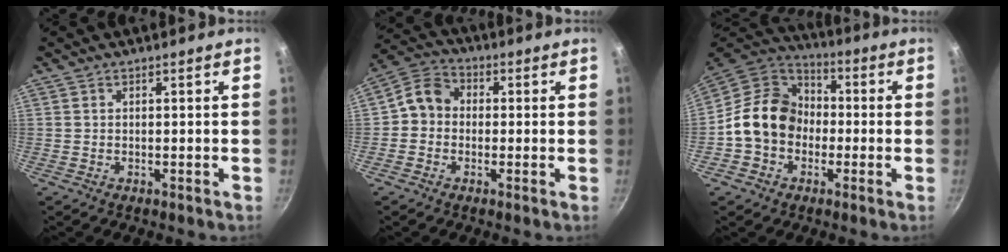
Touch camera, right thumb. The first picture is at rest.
{"total": 6.7, "force": [-0.4, 5.8, 3.3], "torque": [-0.037, 0.018, -0.032]}
{"total": 14.8, "force": [-1.8, 12.2, 8.1], "torque": [-0.099, 0.043, -0.047]}